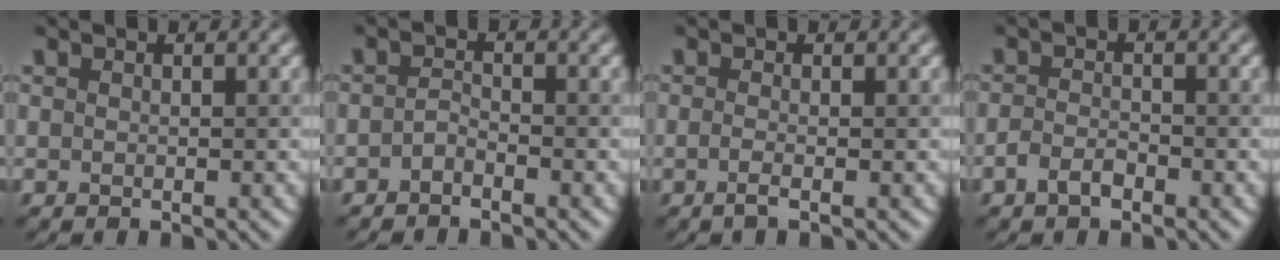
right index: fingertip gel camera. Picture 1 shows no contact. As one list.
[{"total": 0.8, "force": [-0.5, 0.4, 0.4], "torque": [-0.008, 0.009, -0.013]}, {"total": 1.1, "force": [-0.3, 0.4, 1.0], "torque": [-0.014, -0.001, -0.012]}, {"total": 1.4, "force": [-0.7, 0.8, 0.9], "torque": [-0.015, 0.009, -0.019]}]